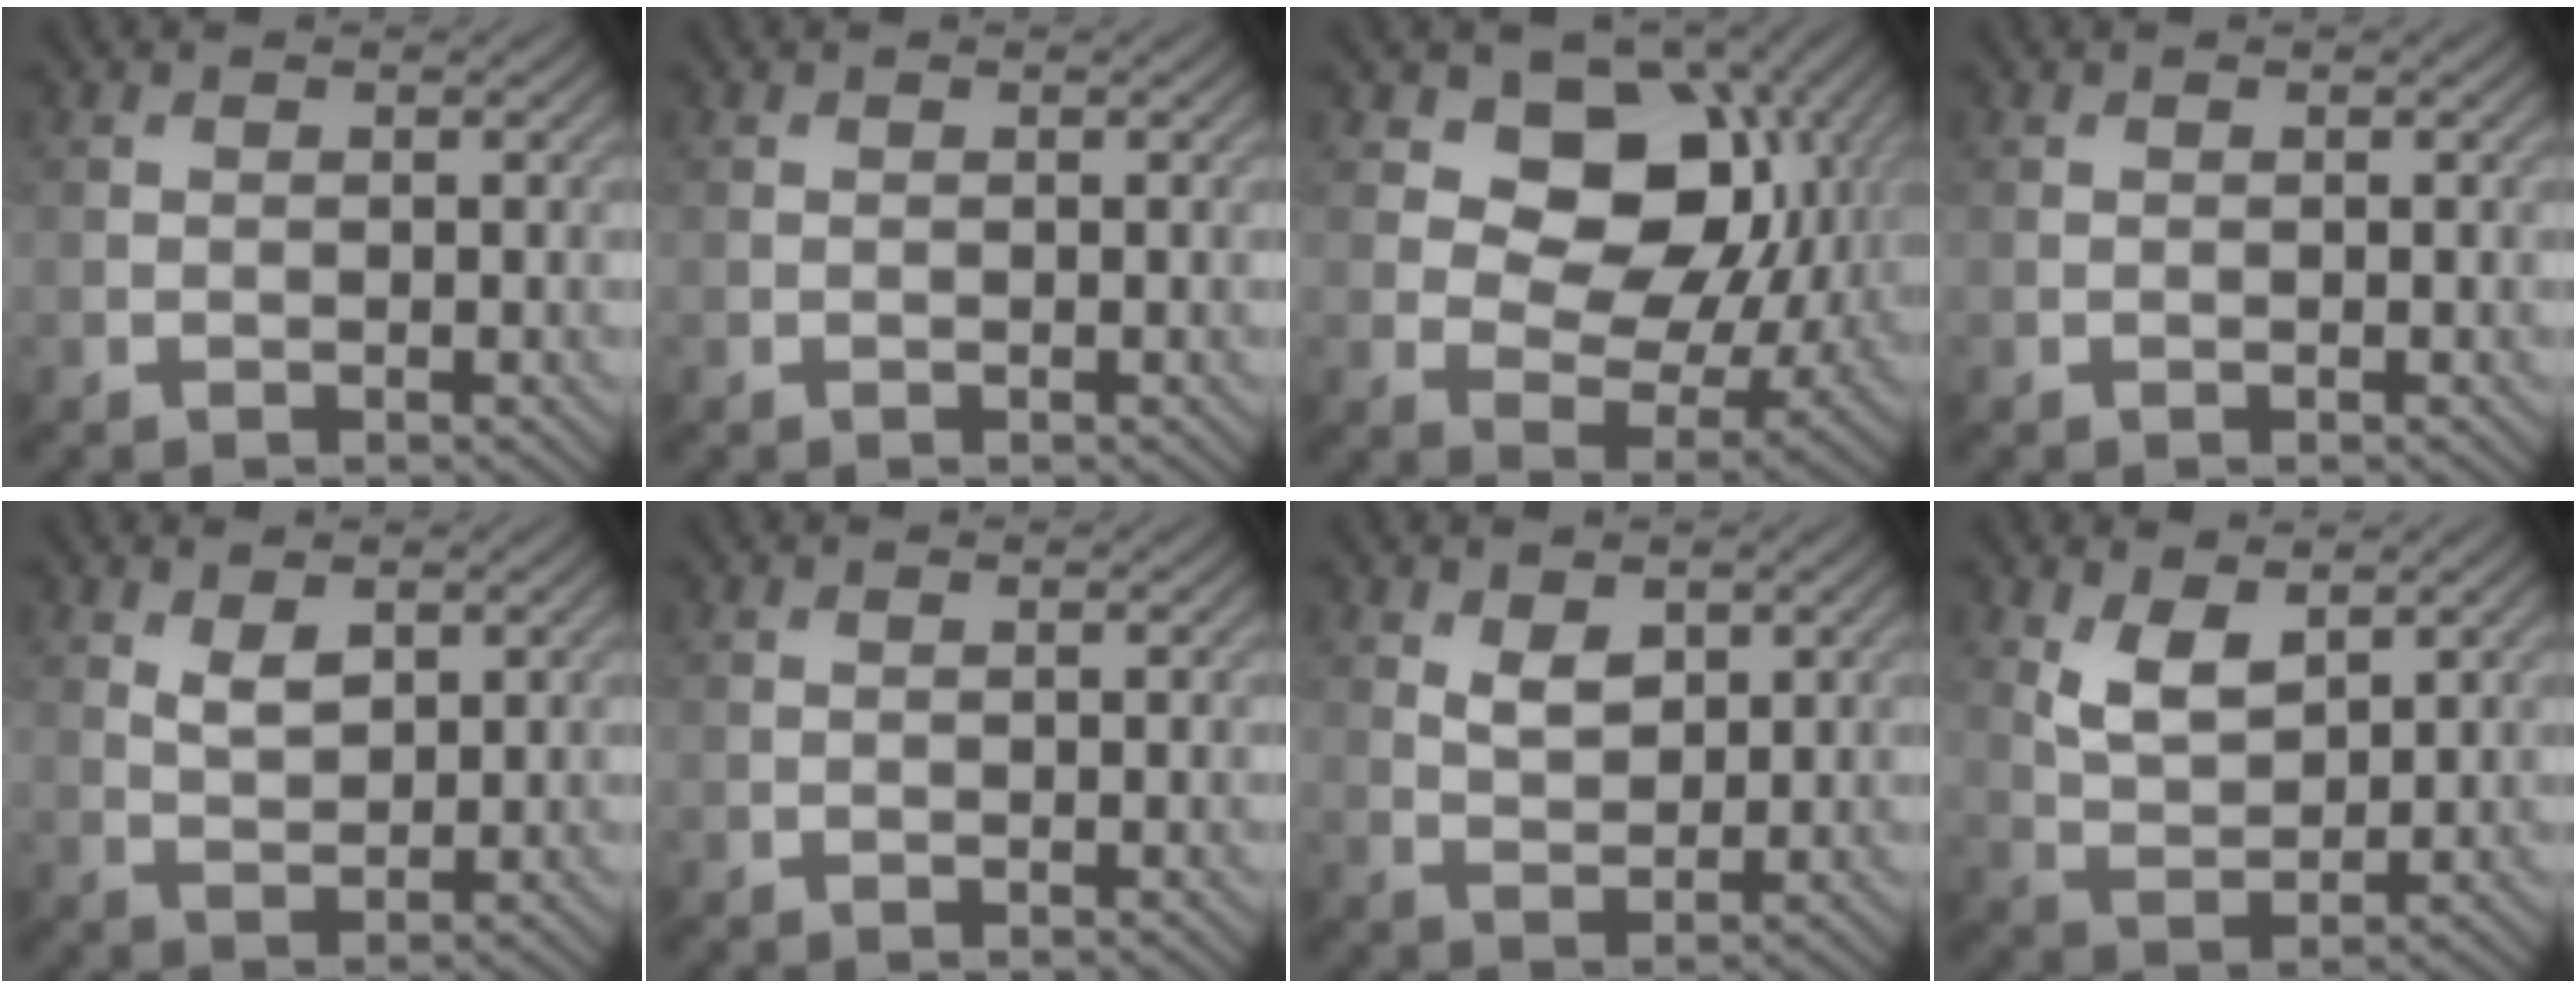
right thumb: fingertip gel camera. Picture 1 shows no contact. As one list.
[{"total": 0.0}, {"total": 12.5, "force": [4.0, 9.0, 7.7], "torque": [-0.126, -0.004, 0.058]}, {"total": 0.0}, {"total": 2.8, "force": [1.5, 1.4, 1.9], "torque": [-0.041, -0.005, 0.034]}, {"total": 0.0}, {"total": 3.1, "force": [1.7, 1.7, 1.9], "torque": [-0.039, -0.006, 0.036]}, {"total": 4.8, "force": [2.7, 2.4, 3.2], "torque": [-0.074, -0.010, 0.056]}]